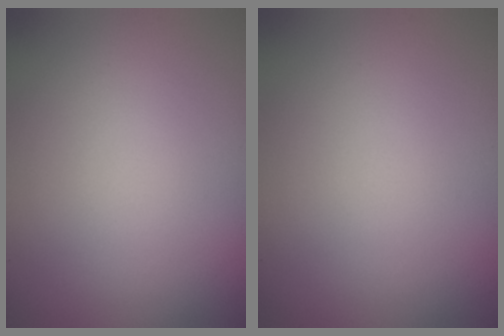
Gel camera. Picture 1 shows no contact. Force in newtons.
{"total": 0.0}